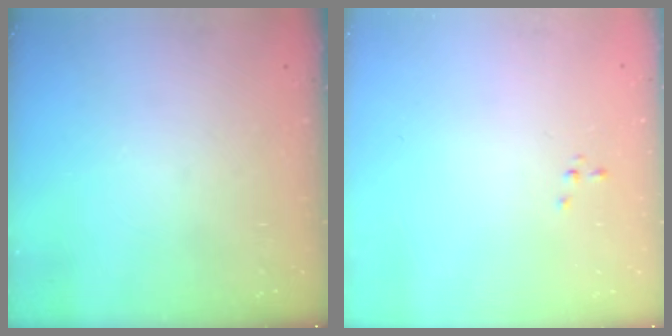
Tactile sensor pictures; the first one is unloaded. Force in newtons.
{"total": 0.0}